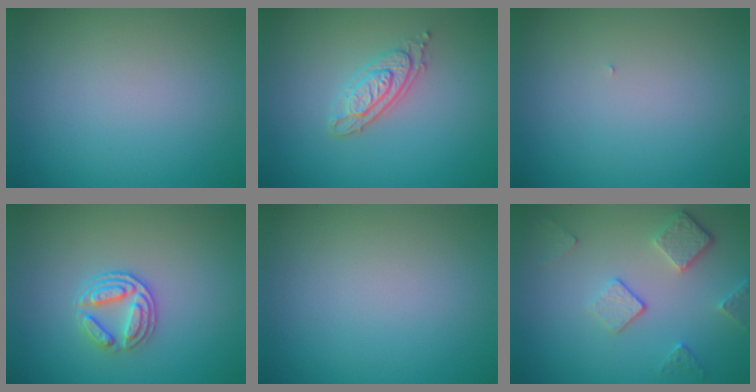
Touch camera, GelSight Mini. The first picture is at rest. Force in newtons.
{"total": 2.9, "press": 2.6, "slide": 1.4}
{"total": 0.0}
{"total": 3.0, "press": 2.7, "slide": 1.5}
{"total": 0.0}
{"total": 3.7, "press": 2.9, "slide": 2.4}